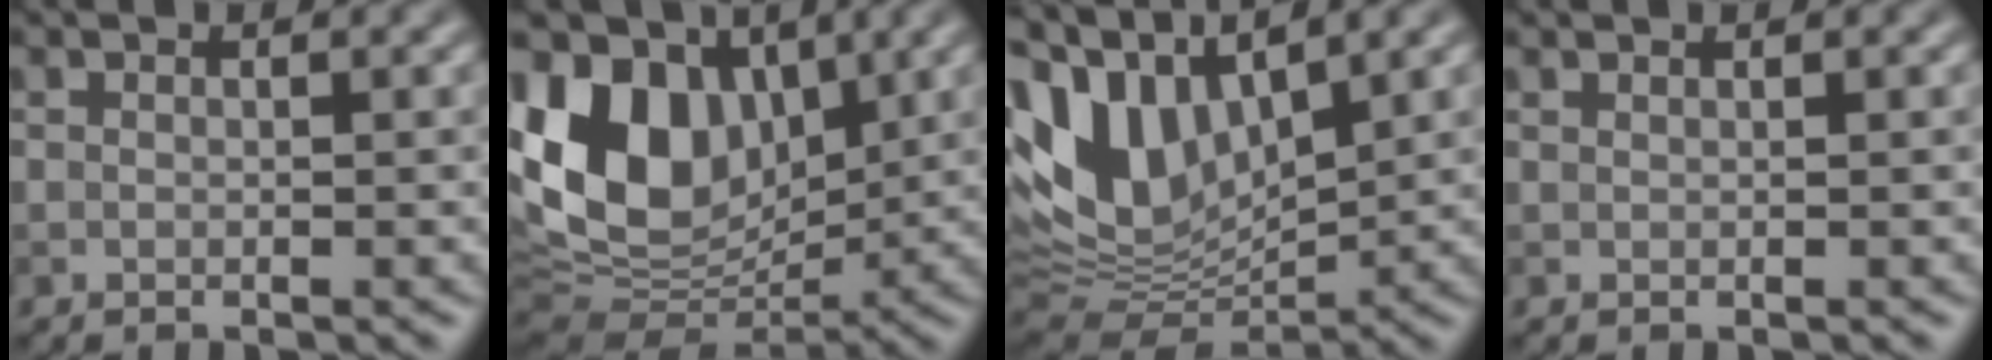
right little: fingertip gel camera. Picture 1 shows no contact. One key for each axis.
{"total": 14.2, "fx": 4.2, "fy": 9.5, "fz": 9.7, "tx": -0.199, "ty": 0.010, "tz": 0.075}
{"total": 12.1, "fx": 4.5, "fy": 6.7, "fz": 9.0, "tx": -0.218, "ty": 0.015, "tz": 0.083}
{"total": 0.0}